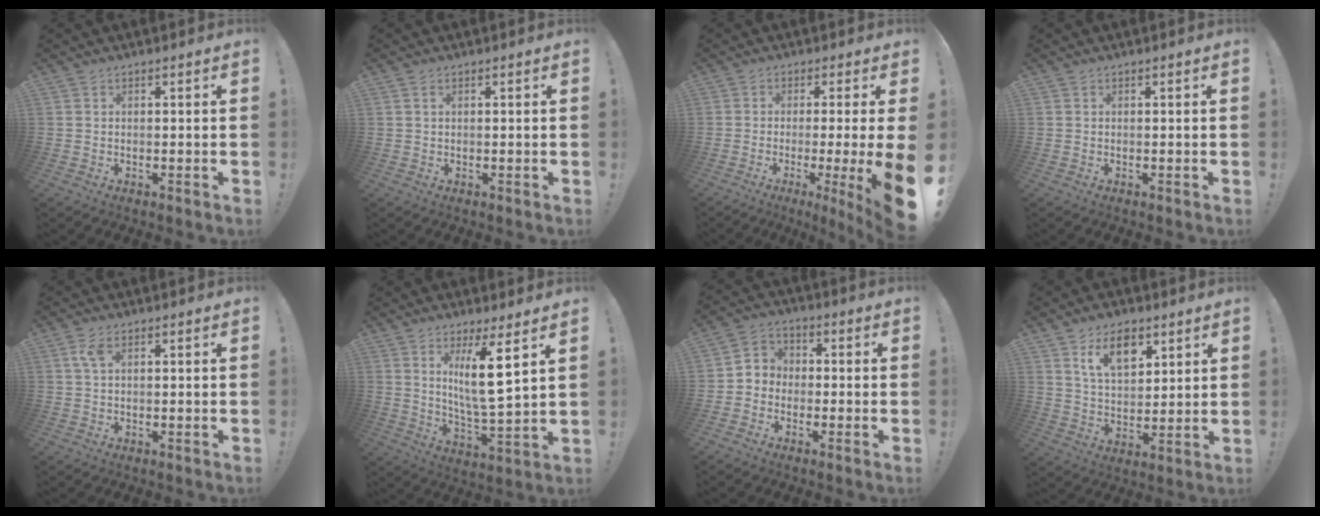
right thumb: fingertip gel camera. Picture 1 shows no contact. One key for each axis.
{"total": 1.0, "fx": 0.5, "fy": 0.4, "fz": 0.7, "tx": -0.019, "ty": 0.002, "tz": 0.011}
{"total": 10.4, "fx": -2.2, "fy": -0.1, "fz": 10.1, "tx": -0.141, "ty": -0.008, "tz": -0.026}
{"total": 0.0}
{"total": 3.4, "fx": 1.2, "fy": 1.4, "fz": 2.8, "tx": -0.057, "ty": 0.003, "tz": 0.022}
{"total": 12.3, "fx": 5.3, "fy": 1.1, "fz": 11.0, "tx": -0.176, "ty": -0.038, "tz": 0.077}
{"total": 5.1, "fx": -2.9, "fy": 4.1, "fz": 1.1, "tx": -0.021, "ty": 0.030, "tz": -0.048}
{"total": 11.3, "fx": 6.7, "fy": 6.7, "fz": 6.1, "tx": -0.096, "ty": -0.029, "tz": 0.125}